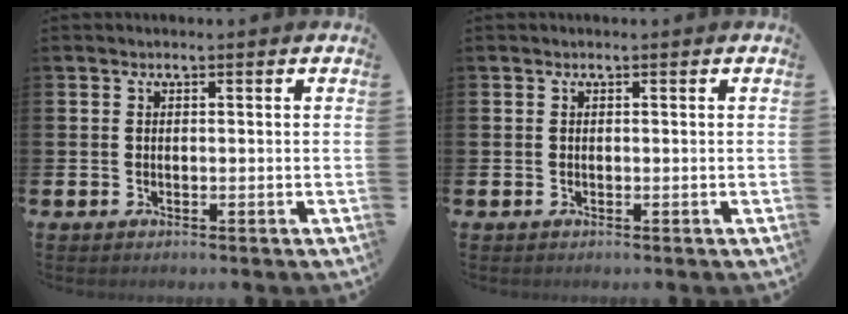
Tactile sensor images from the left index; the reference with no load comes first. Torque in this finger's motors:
{"motor_torque": [0.00, 0.00, 0.00, 0.01]}